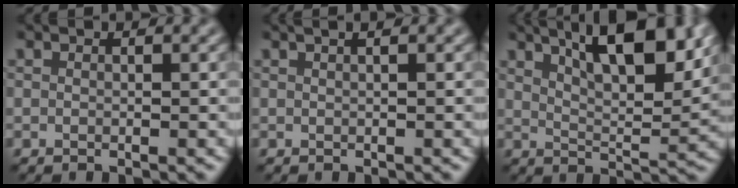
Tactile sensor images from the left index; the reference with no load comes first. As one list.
[{"total": 3.0, "force": [1.6, 1.5, 2.1], "torque": [-0.006, 0.011, -0.008]}, {"total": 9.2, "force": [5.4, 2.7, 6.9], "torque": [-0.094, 0.014, 0.078]}]